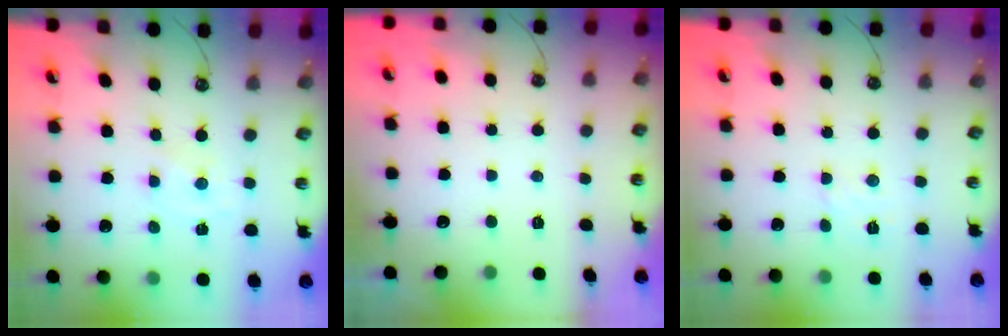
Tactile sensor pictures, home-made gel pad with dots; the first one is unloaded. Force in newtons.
{"total": 0.0}
{"total": 5.7, "press": 5.7, "slide": 0.7}